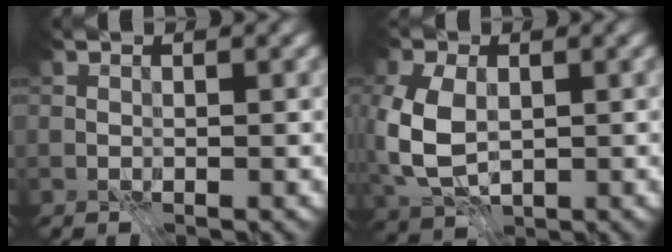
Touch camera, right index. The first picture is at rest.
{"total": 6.8, "force": [-0.2, 4.5, 5.1], "torque": [-0.135, -0.002, -0.001]}